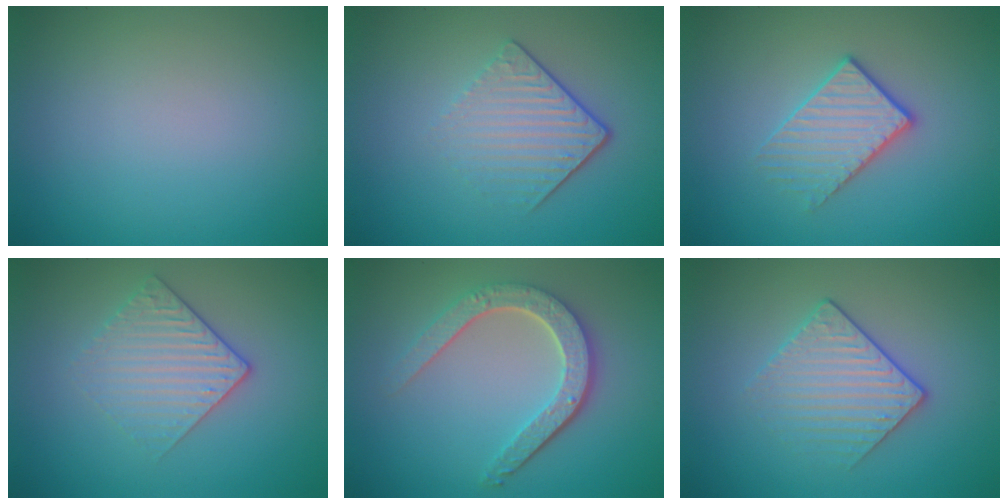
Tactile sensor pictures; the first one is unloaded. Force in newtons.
{"total": 4.3, "press": 2.8, "slide": 3.3}
{"total": 2.6, "press": 2.3, "slide": 1.2}
{"total": 3.0, "press": 2.7, "slide": 1.2}
{"total": 4.7, "press": 3.6, "slide": 3.0}
{"total": 3.1, "press": 2.9, "slide": 1.1}